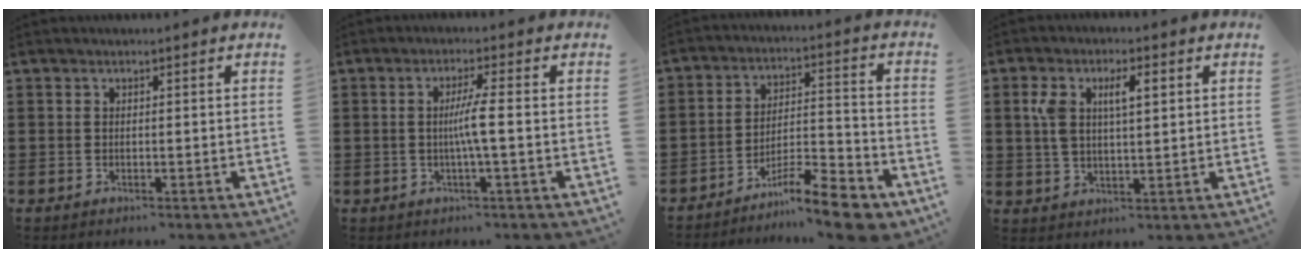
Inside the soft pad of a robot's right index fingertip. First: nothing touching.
{"total": 4.1, "force": [-0.4, -0.3, 4.0], "torque": [-0.072, -0.007, -0.011]}
{"total": 10.8, "force": [-8.9, 2.2, 5.7], "torque": [-0.076, 0.038, -0.164]}
{"total": 6.1, "force": [1.8, 2.7, 5.1], "torque": [-0.101, 0.008, 0.028]}